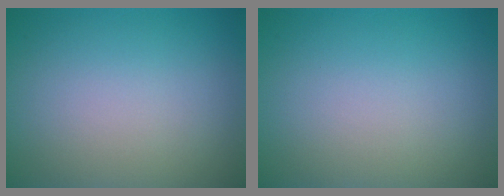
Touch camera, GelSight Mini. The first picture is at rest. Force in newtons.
{"total": 0.0}